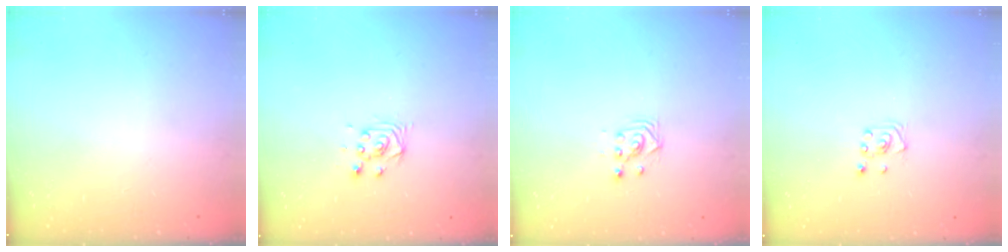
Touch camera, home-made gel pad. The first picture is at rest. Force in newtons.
{"total": 4.7, "press": 4.7, "slide": 0.5}
{"total": 3.0, "press": 3.0, "slide": 0.1}
{"total": 3.0, "press": 2.9, "slide": 0.3}